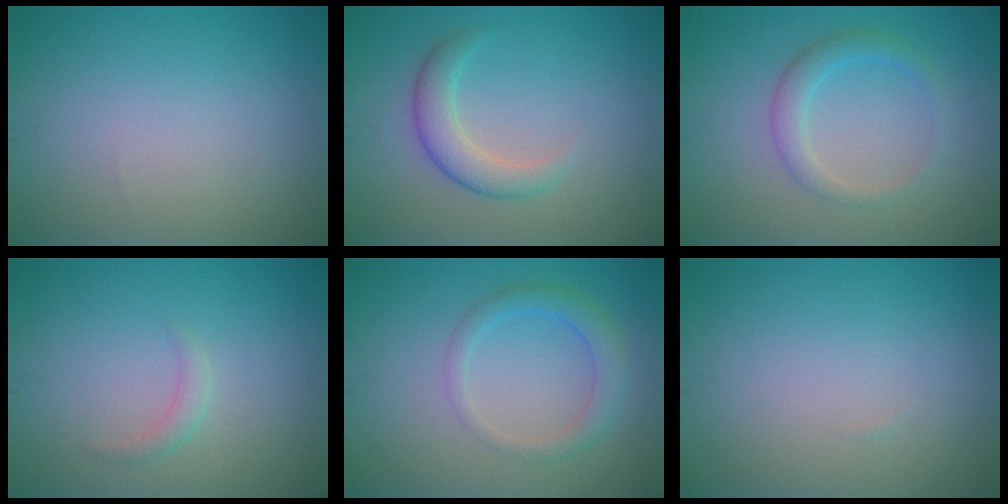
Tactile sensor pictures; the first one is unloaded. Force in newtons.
{"total": 3.0, "press": 3.0, "slide": 0.1}
{"total": 2.5, "press": 2.5, "slide": 0.1}
{"total": 1.1, "press": 1.1, "slide": 0.1}
{"total": 2.6, "press": 2.6, "slide": 0.0}
{"total": 0.0}